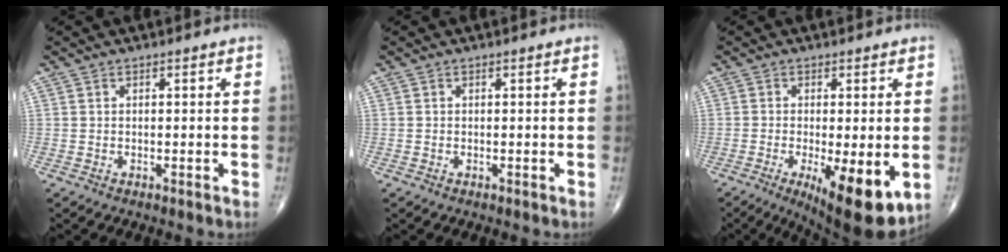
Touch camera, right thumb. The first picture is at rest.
{"total": 0.0}
{"total": 12.9, "force": [-3.9, 4.0, 11.6], "torque": [-0.162, -0.024, -0.049]}